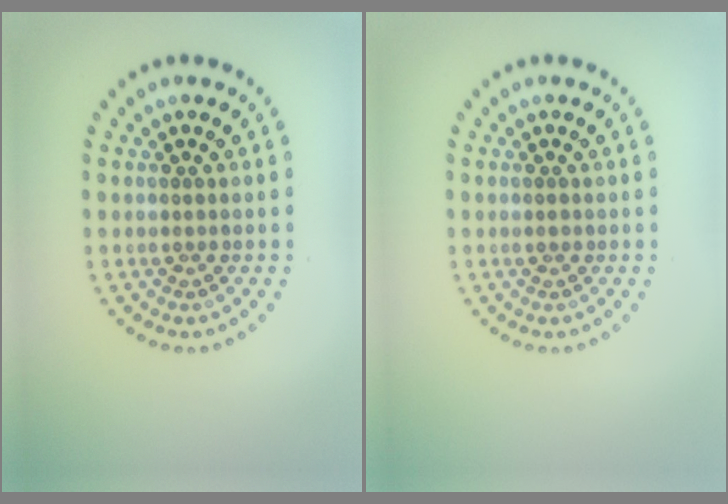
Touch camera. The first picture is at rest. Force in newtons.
{"total": 0.6, "press": 0.6, "slide": 0.1}